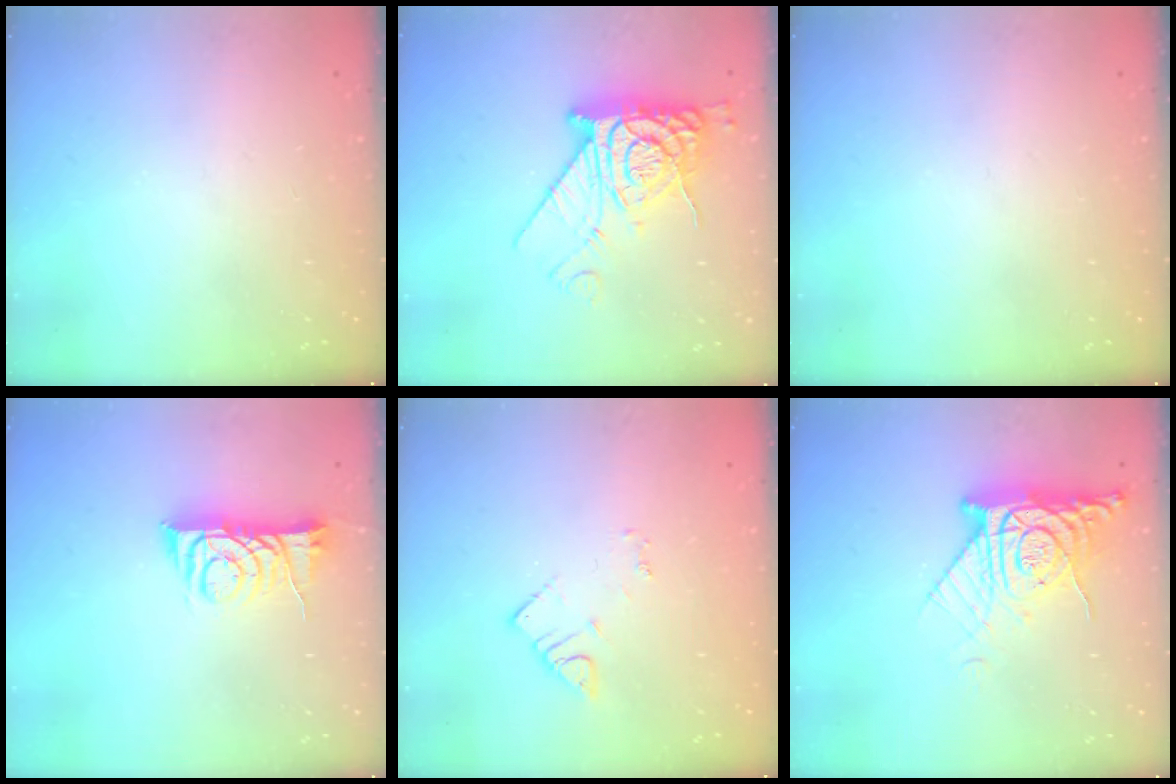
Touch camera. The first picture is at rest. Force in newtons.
{"total": 12.6, "press": 12.5, "slide": 1.4}
{"total": 0.0}
{"total": 8.3, "press": 8.3, "slide": 0.6}
{"total": 3.4, "press": 3.4, "slide": 0.6}
{"total": 12.1, "press": 12.0, "slide": 1.4}